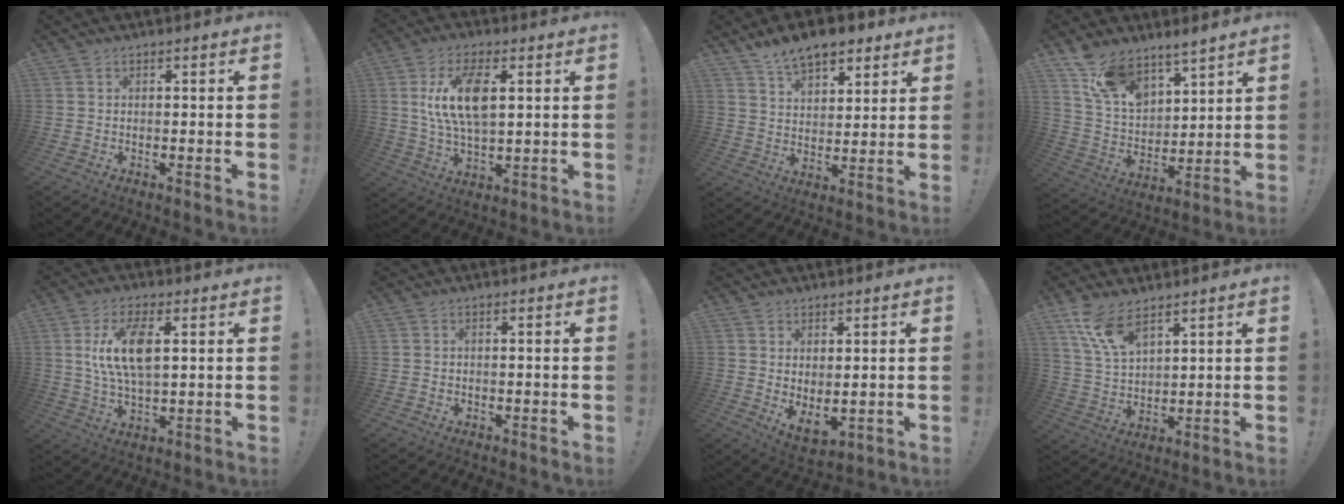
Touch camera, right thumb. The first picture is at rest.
{"total": 13.3, "force": [3.2, 6.7, 11.1], "torque": [-0.206, -0.007, 0.051]}
{"total": 10.4, "force": [7.8, 5.1, 4.6], "torque": [-0.080, -0.043, 0.148]}
{"total": 11.6, "force": [10.1, 4.6, 3.5], "torque": [-0.090, -0.070, 0.194]}
{"total": 12.5, "force": [2.9, 6.0, 10.5], "torque": [-0.196, -0.010, 0.045]}
{"total": 0.7, "force": [-0.4, 0.5, -0.1], "torque": [0.003, 0.002, -0.007]}
{"total": 4.7, "force": [2.2, 2.2, 3.5], "torque": [-0.042, -0.026, 0.045]}
{"total": 10.4, "force": [7.4, 4.2, 6.1], "torque": [-0.128, -0.030, 0.142]}